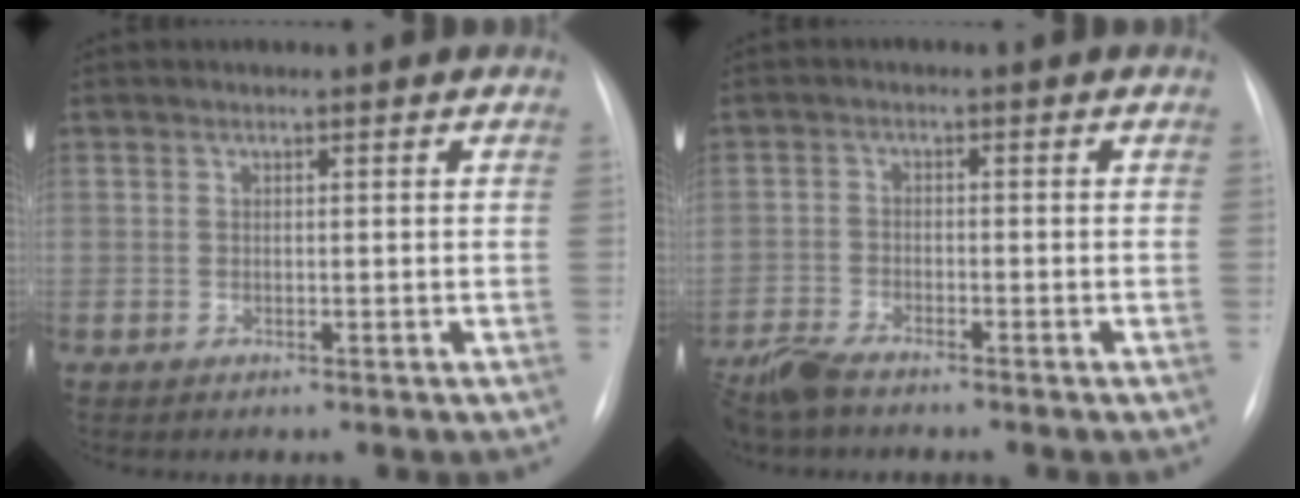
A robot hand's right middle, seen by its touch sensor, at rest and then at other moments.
{"total": 5.4, "force": [-4.7, 1.1, 2.4], "torque": [-0.052, -0.017, -0.091]}